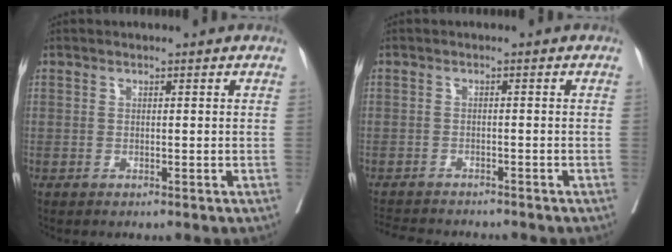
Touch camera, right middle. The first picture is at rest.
{"total": 7.1, "force": [-6.6, 1.3, 2.1], "torque": [-0.028, -0.006, -0.098]}